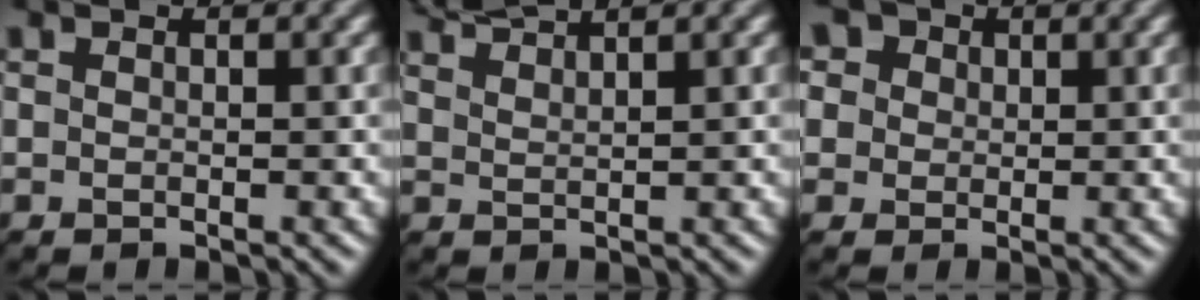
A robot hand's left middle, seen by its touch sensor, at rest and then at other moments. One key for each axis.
{"total": 3.3, "fx": 3.2, "fy": 0.2, "fz": 0.9, "tx": -0.009, "ty": 0.010, "tz": 0.055}
{"total": 7.9, "fx": 4.3, "fy": 5.7, "fz": 3.3, "tx": -0.073, "ty": 0.029, "tz": 0.040}